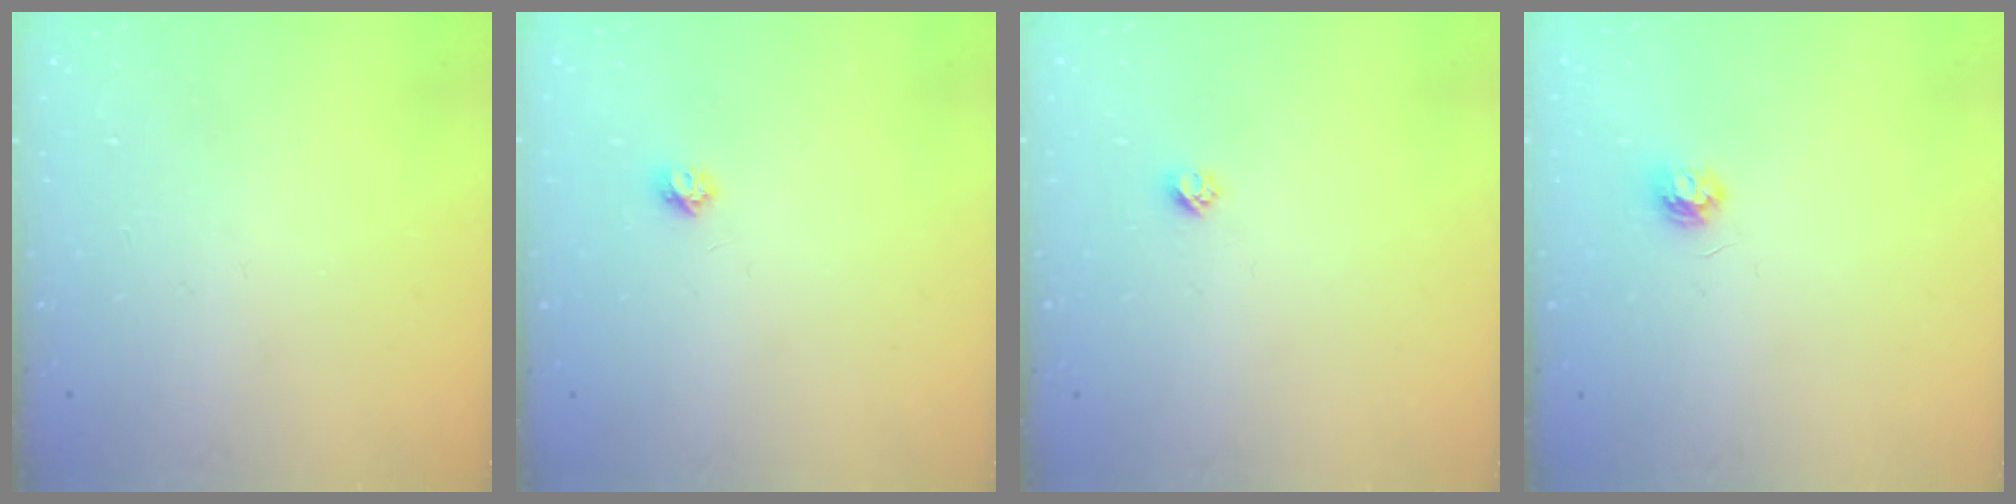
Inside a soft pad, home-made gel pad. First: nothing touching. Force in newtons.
{"total": 3.7, "press": 3.7, "slide": 0.4}
{"total": 2.4, "press": 2.4, "slide": 0.2}
{"total": 3.9, "press": 3.8, "slide": 0.5}